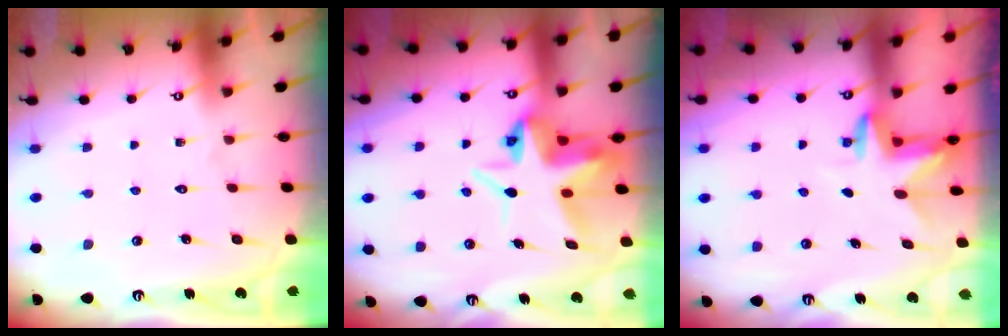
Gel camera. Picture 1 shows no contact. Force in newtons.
{"total": 8.0, "press": 7.8, "slide": 1.8}
{"total": 3.3, "press": 3.3, "slide": 0.3}